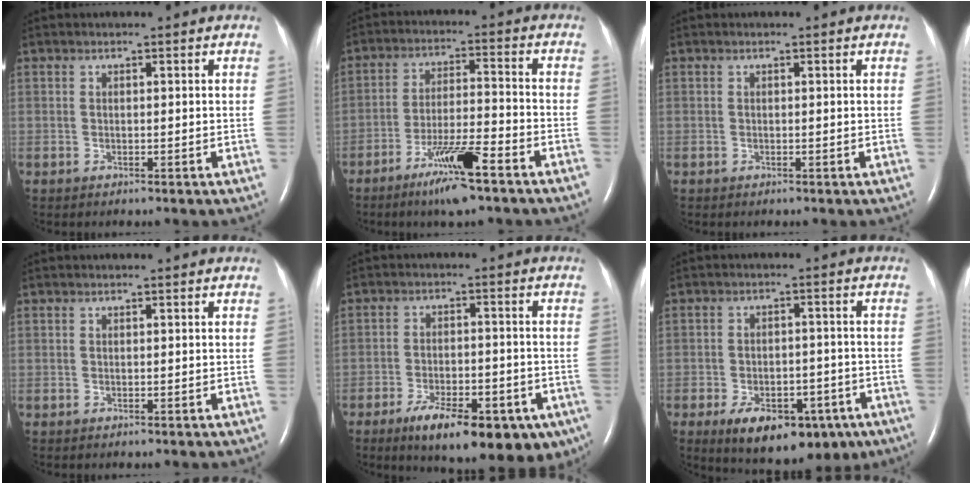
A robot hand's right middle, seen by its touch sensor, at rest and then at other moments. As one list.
[{"total": 9.8, "force": [-6.3, 0.3, 7.5], "torque": [-0.142, -0.019, -0.110]}, {"total": 0.0}, {"total": 0.0}, {"total": 16.4, "force": [-9.8, 6.3, 11.6], "torque": [-0.128, -0.003, -0.137]}, {"total": 13.9, "force": [-7.9, 7.4, 8.9], "torque": [-0.133, 0.002, -0.103]}]